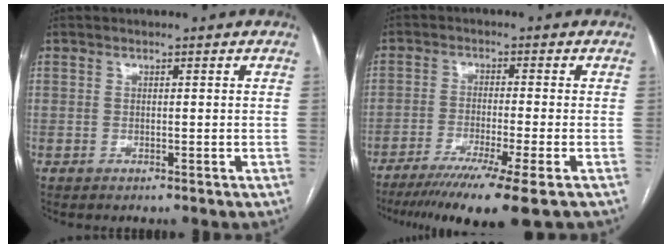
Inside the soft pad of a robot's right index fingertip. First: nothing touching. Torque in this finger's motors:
{"motor_torque": [1.43, -0.70, 0.68, 0.14]}